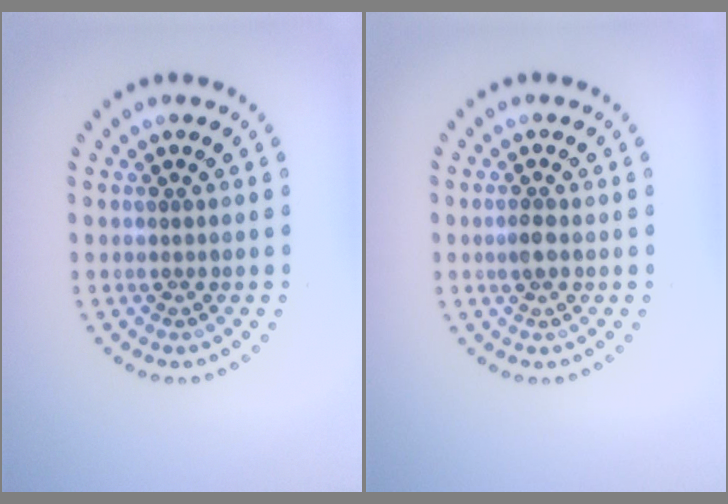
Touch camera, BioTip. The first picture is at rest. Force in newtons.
{"total": 1.3, "press": 1.3, "slide": 0.2}